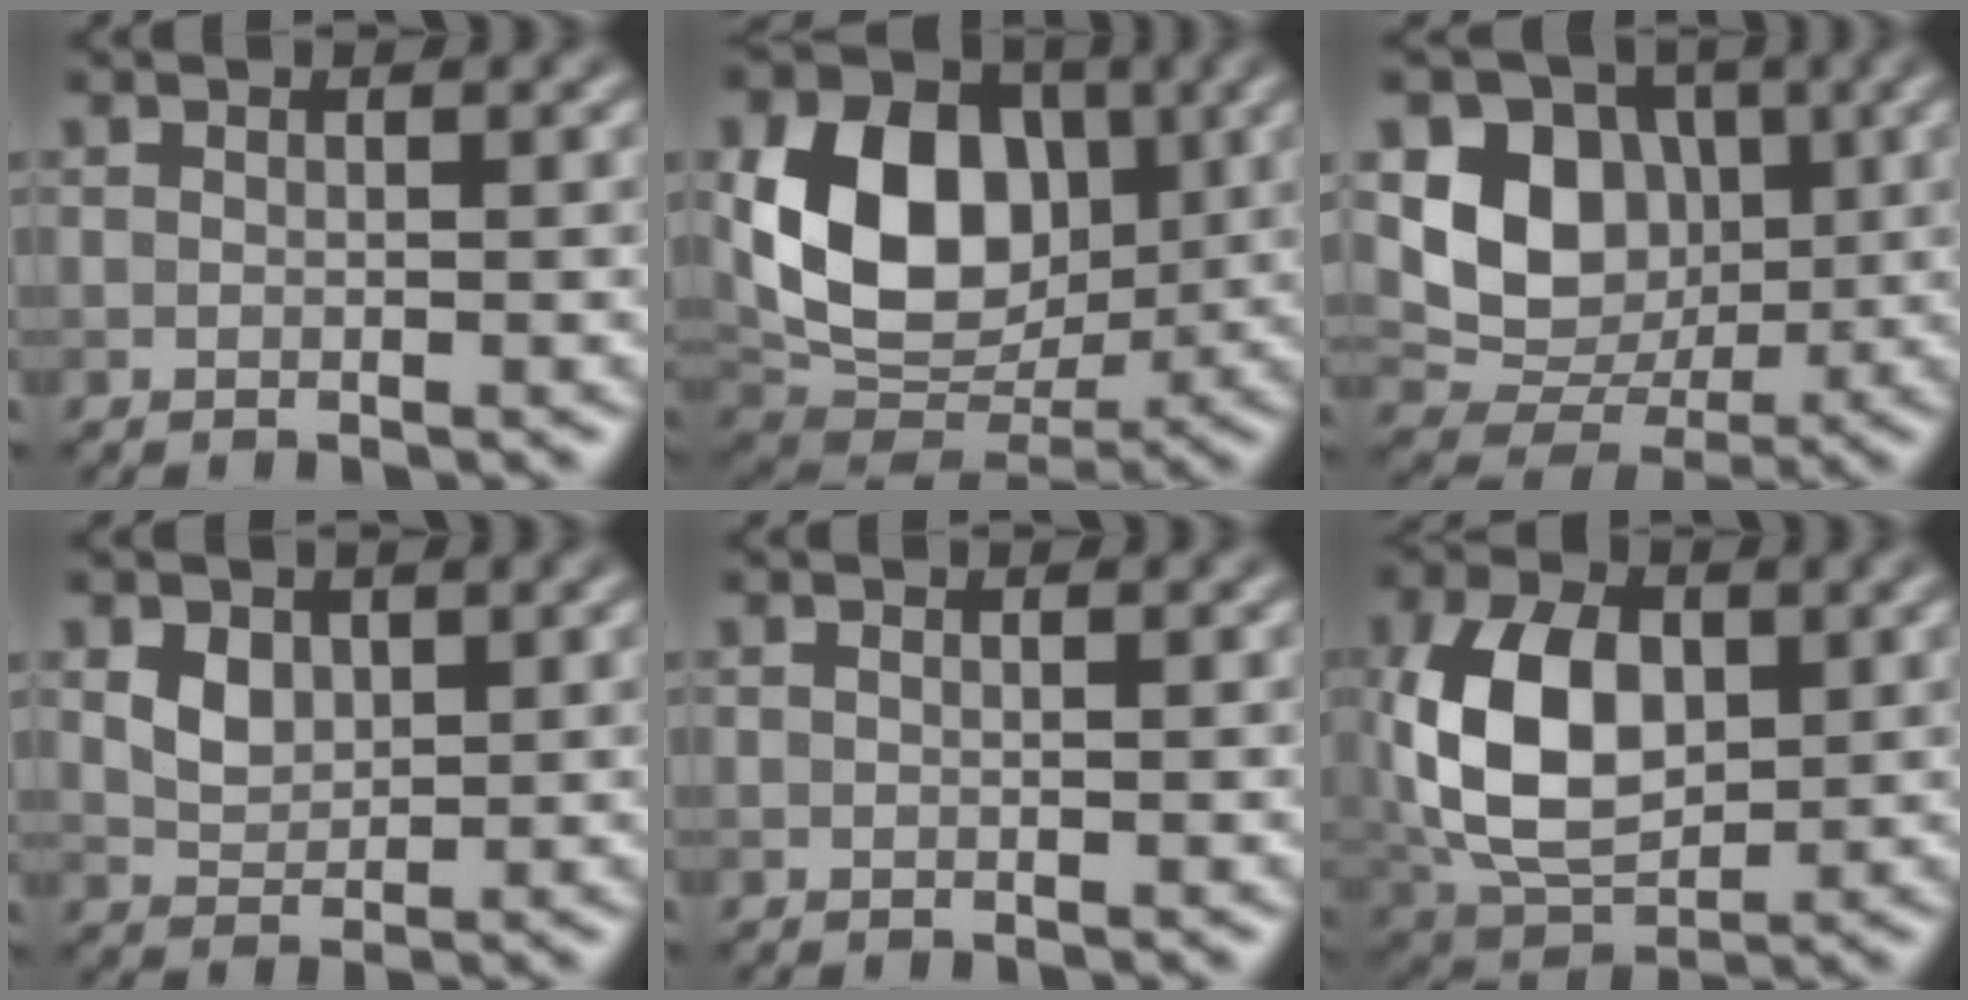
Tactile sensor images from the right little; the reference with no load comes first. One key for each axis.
{"total": 10.6, "fx": 1.5, "fy": 7.9, "fz": 6.9, "tx": -0.136, "ty": -0.006, "tz": 0.029}
{"total": 7.4, "fx": 1.3, "fy": 6.2, "fz": 3.8, "tx": -0.061, "ty": -0.011, "tz": 0.019}
{"total": 2.2, "fx": 0.9, "fy": 1.6, "fz": 1.1, "tx": -0.027, "ty": -0.003, "tz": 0.019}
{"total": 0.0}
{"total": 9.4, "fx": 0.7, "fy": 6.0, "fz": 7.3, "tx": -0.162, "ty": 0.001, "tz": 0.013}